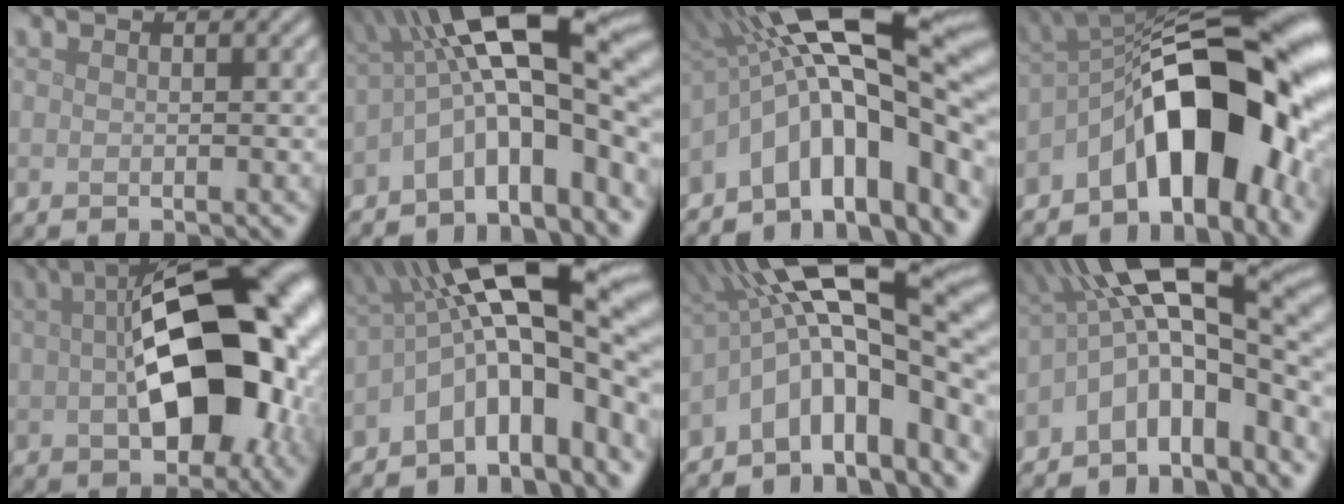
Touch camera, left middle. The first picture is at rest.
{"total": 12.7, "force": [-2.0, 4.7, 11.7], "torque": [-0.162, 0.024, -0.042]}
{"total": 16.9, "force": [-1.7, 6.6, 15.4], "torque": [-0.221, 0.033, -0.034]}
{"total": 13.7, "force": [-4.5, 6.5, 11.1], "torque": [-0.142, 0.014, -0.085]}
{"total": 16.8, "force": [0.2, 9.5, 13.9], "torque": [-0.199, -0.010, 0.021]}
{"total": 14.9, "force": [-1.4, 5.8, 13.7], "torque": [-0.182, 0.020, -0.027]}
{"total": 13.9, "force": [-2.3, 5.4, 12.6], "torque": [-0.171, 0.025, -0.045]}
{"total": 11.3, "force": [-2.4, 4.9, 9.9], "torque": [-0.140, 0.021, -0.050]}